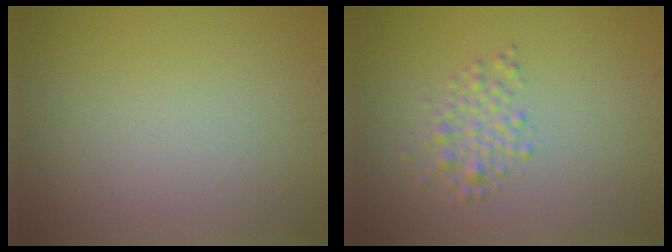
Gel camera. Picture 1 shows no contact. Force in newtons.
{"total": 2.2, "press": 2.2, "slide": 0.1}